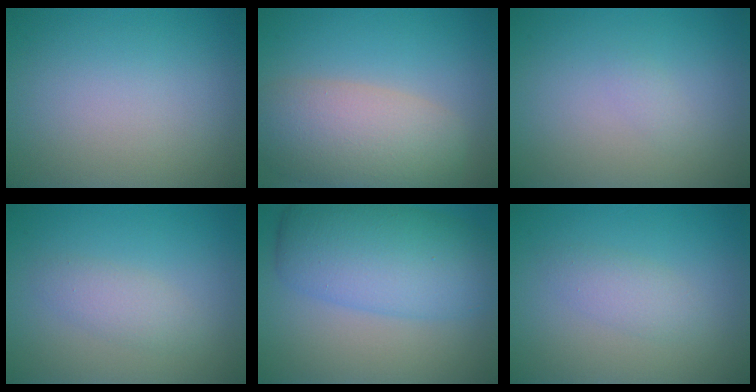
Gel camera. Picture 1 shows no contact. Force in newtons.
{"total": 7.6, "press": 7.6, "slide": 0.4}
{"total": 0.6, "press": 0.6, "slide": 0.1}
{"total": 1.9, "press": 1.9, "slide": 0.1}
{"total": 8.2, "press": 8.2, "slide": 0.1}
{"total": 1.8, "press": 1.8, "slide": 0.0}